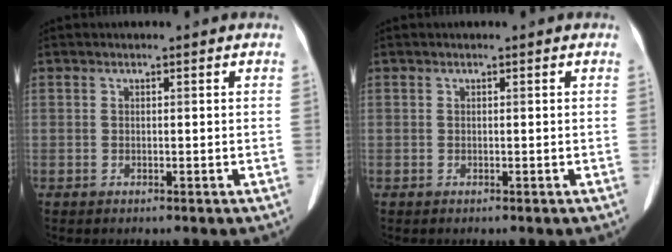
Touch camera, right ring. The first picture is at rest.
{"total": 0.0}